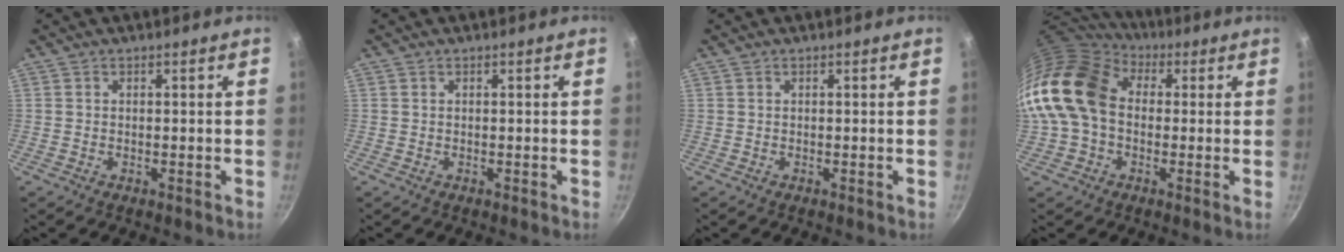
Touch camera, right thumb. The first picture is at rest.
{"total": 0.0}
{"total": 0.0}
{"total": 17.7, "force": [1.0, 13.3, 11.7], "torque": [-0.215, 0.035, 0.006]}